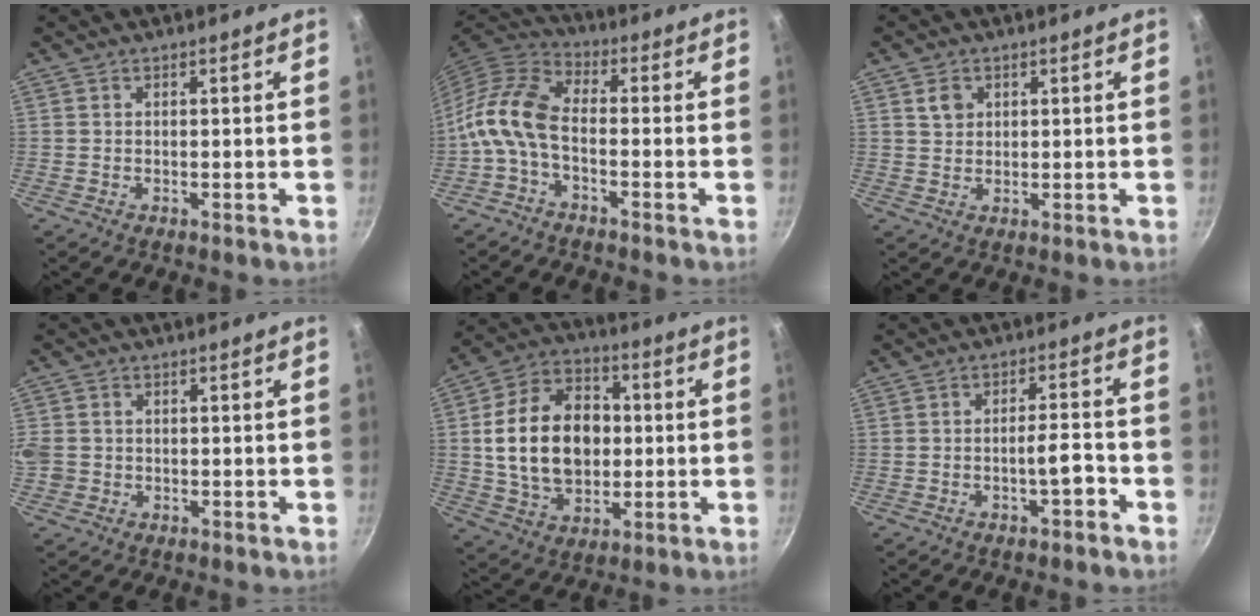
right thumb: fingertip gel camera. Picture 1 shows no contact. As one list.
[{"total": 9.7, "force": [-2.7, 5.2, 7.7], "torque": [-0.165, 0.038, -0.071]}, {"total": 3.2, "force": [1.2, 2.6, 1.4], "torque": [-0.010, 0.001, 0.022]}, {"total": 4.6, "force": [-0.5, 4.0, 2.1], "torque": [-0.047, 0.003, -0.010]}, {"total": 19.1, "force": [0.7, 13.6, 13.5], "torque": [-0.204, 0.020, 0.014]}, {"total": 4.3, "force": [-2.4, 1.1, 3.4], "torque": [-0.045, 0.028, -0.034]}]